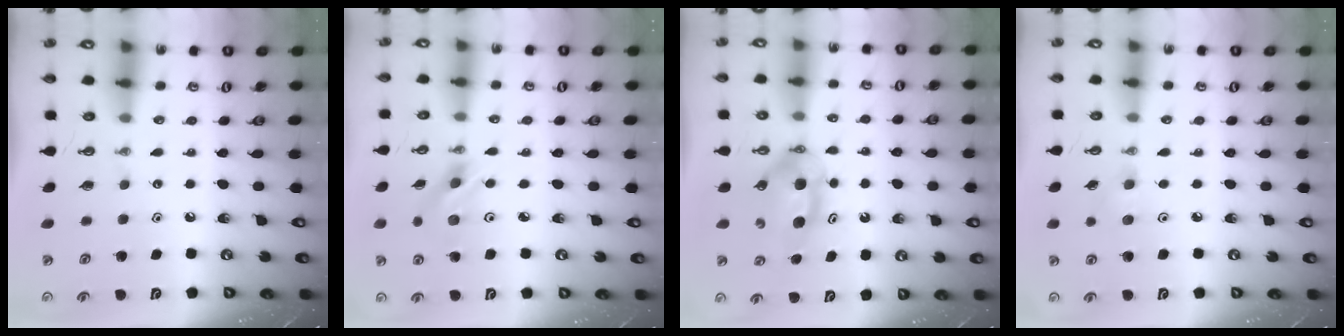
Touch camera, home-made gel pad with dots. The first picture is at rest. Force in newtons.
{"total": 5.2, "press": 5.2, "slide": 0.2}
{"total": 9.0, "press": 4.8, "slide": 7.6}
{"total": 5.0, "press": 4.8, "slide": 1.4}